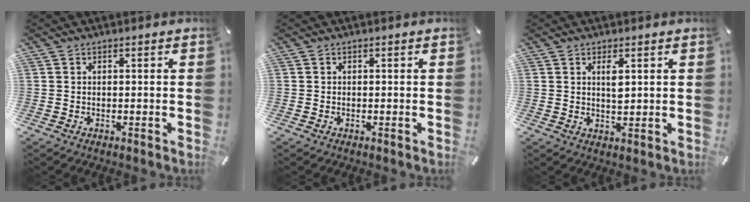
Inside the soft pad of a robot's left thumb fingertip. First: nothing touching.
{"total": 0.0}
{"total": 3.0, "force": [1.3, 1.1, 2.5], "torque": [-0.046, 0.000, 0.019]}